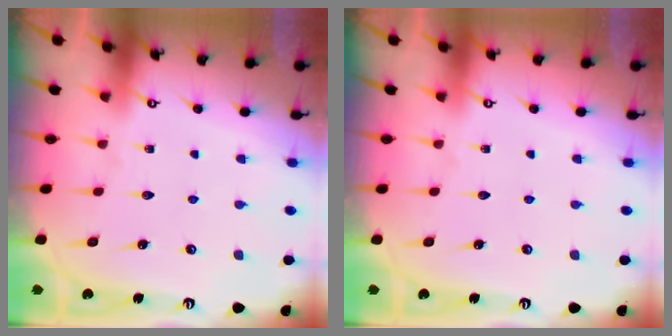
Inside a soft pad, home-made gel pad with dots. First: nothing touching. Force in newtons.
{"total": 0.0}